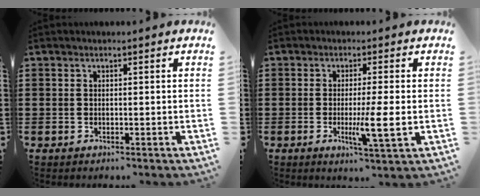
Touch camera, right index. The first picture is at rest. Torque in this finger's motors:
{"motor_torque": [1.68, 0.33, 0.29, 0.20]}